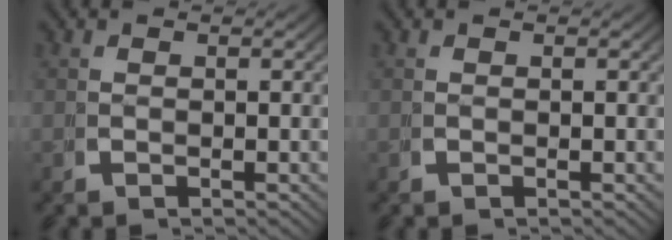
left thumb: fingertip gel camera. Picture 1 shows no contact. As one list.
[{"total": 0.0}]